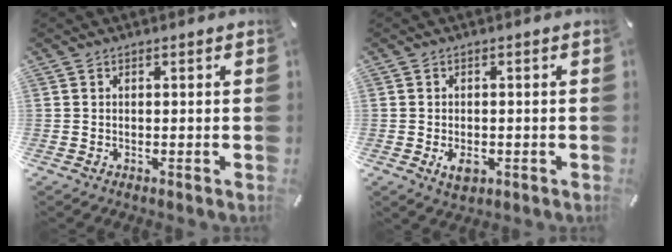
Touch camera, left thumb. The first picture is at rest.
{"total": 3.6, "force": [-1.1, 2.4, 2.5], "torque": [-0.048, -0.002, -0.021]}